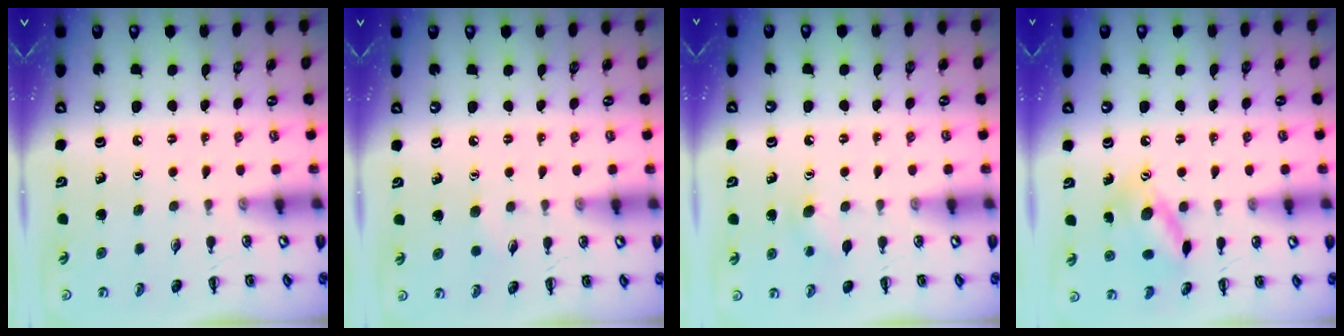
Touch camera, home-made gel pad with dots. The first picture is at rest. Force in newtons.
{"total": 3.9, "press": 3.7, "slide": 1.0}
{"total": 6.0, "press": 5.8, "slide": 1.6}
{"total": 11.4, "press": 11.4, "slide": 0.4}